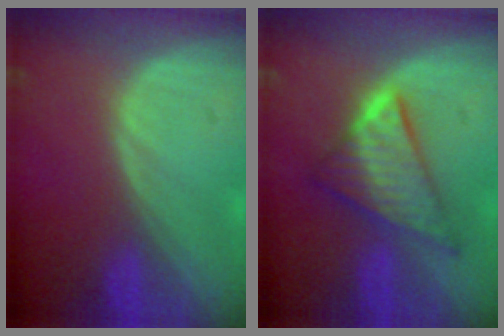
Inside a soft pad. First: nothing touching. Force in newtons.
{"total": 7.9, "press": 7.9, "slide": 0.5}